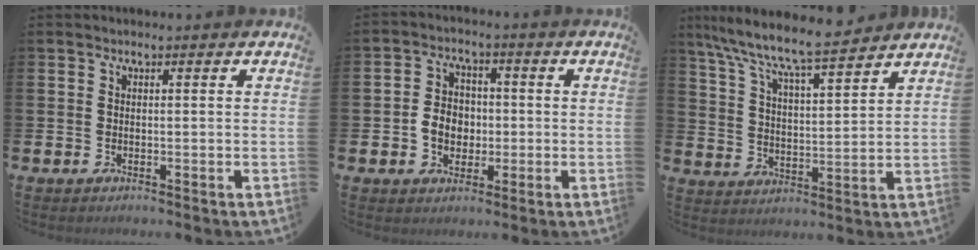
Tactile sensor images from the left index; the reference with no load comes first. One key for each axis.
{"total": 4.7, "fx": -0.8, "fy": 3.9, "fz": 2.5, "tx": -0.041, "ty": 0.007, "tz": -0.021}
{"total": 8.4, "fx": 7.9, "fy": 0.5, "fz": 2.9, "tx": -0.093, "ty": -0.059, "tz": 0.135}